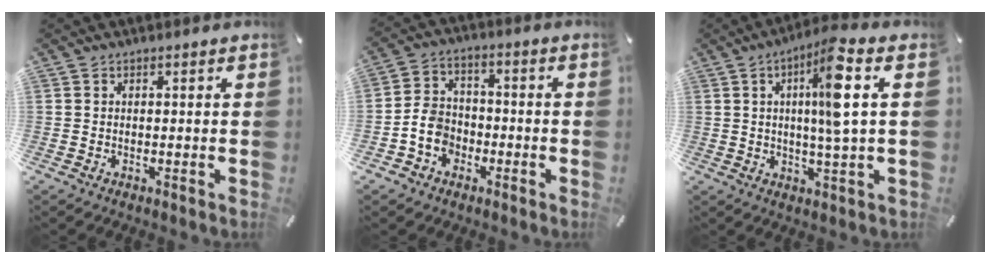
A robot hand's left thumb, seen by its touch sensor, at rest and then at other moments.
{"total": 8.2, "force": [-2.9, 6.9, 3.3], "torque": [-0.085, 0.024, -0.052]}
{"total": 11.2, "force": [2.8, 1.0, 10.9], "torque": [-0.190, 0.001, 0.039]}